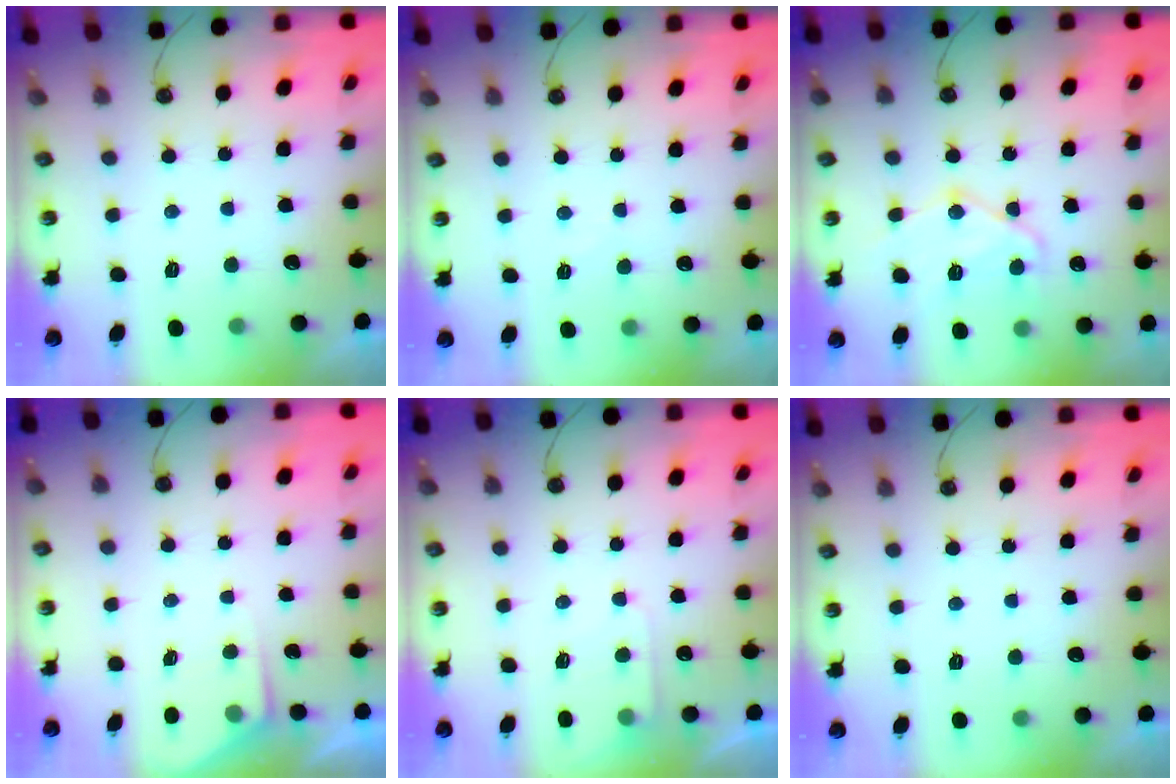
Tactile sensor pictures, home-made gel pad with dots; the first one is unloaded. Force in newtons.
{"total": 4.7, "press": 4.7, "slide": 0.6}
{"total": 13.9, "press": 13.8, "slide": 1.4}
{"total": 4.1, "press": 4.0, "slide": 0.5}
{"total": 6.0, "press": 6.0, "slide": 0.8}
{"total": 0.0}